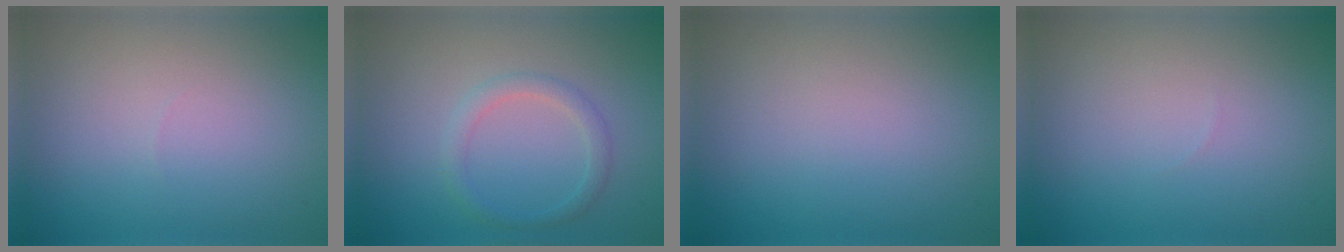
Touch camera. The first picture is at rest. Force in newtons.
{"total": 1.7, "press": 1.7, "slide": 0.0}
{"total": 0.0}
{"total": 0.0}